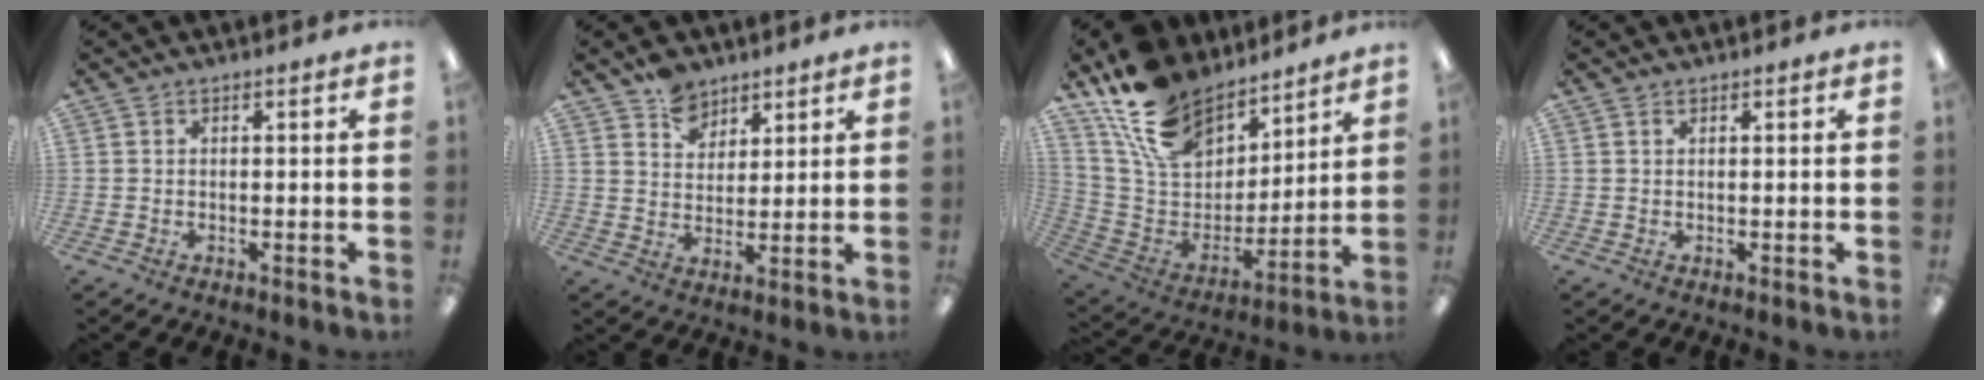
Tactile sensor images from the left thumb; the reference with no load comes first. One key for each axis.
{"total": 7.1, "fx": 5.3, "fy": 4.4, "fz": 1.5, "tx": -0.019, "ty": -0.028, "tz": 0.098}
{"total": 20.1, "fx": 14.1, "fy": 11.5, "fz": 8.5, "tx": -0.174, "ty": -0.080, "tz": 0.264}
{"total": 0.6, "fx": 0.4, "fy": 0.3, "fz": 0.2, "tx": -0.005, "ty": 0.003, "tz": 0.007}